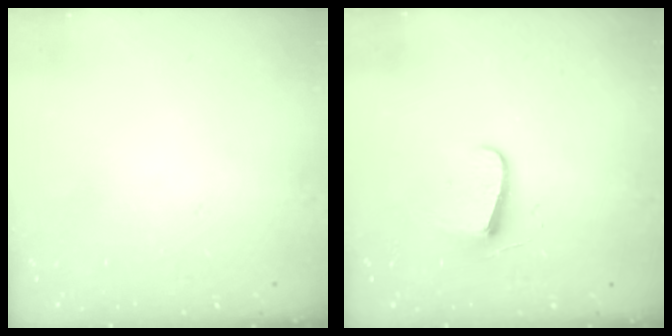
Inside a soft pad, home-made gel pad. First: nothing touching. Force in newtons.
{"total": 6.8, "press": 6.8, "slide": 0.7}